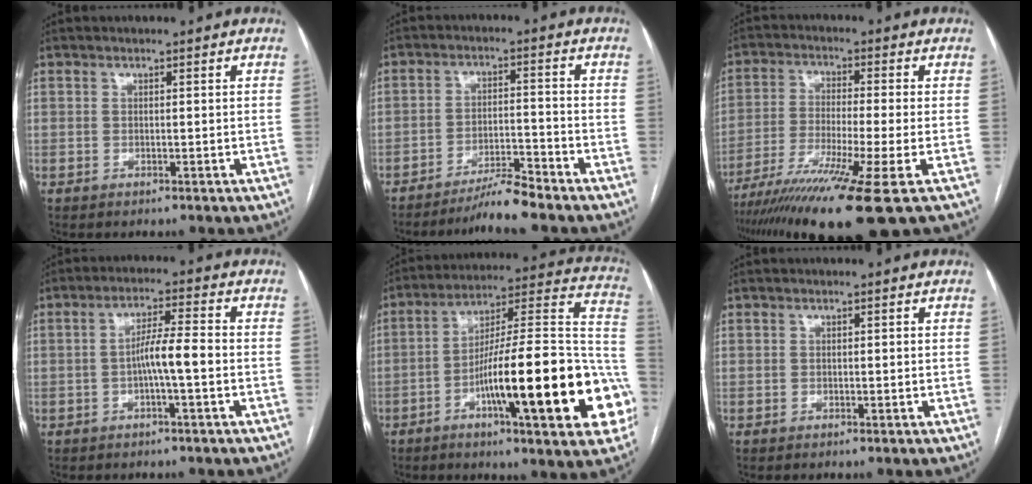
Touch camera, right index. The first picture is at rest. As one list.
[{"total": 5.5, "force": [-5.1, -0.6, 2.1], "torque": [-0.031, -0.011, -0.091]}, {"total": 14.6, "force": [-9.6, -1.6, 11.0], "torque": [-0.197, -0.043, -0.162]}, {"total": 5.5, "force": [-1.1, 0.2, 5.3], "torque": [-0.094, 0.010, -0.021]}, {"total": 26.7, "force": [-8.5, 3.3, 25.1], "torque": [-0.300, 0.011, -0.124]}, {"total": 0.0}]